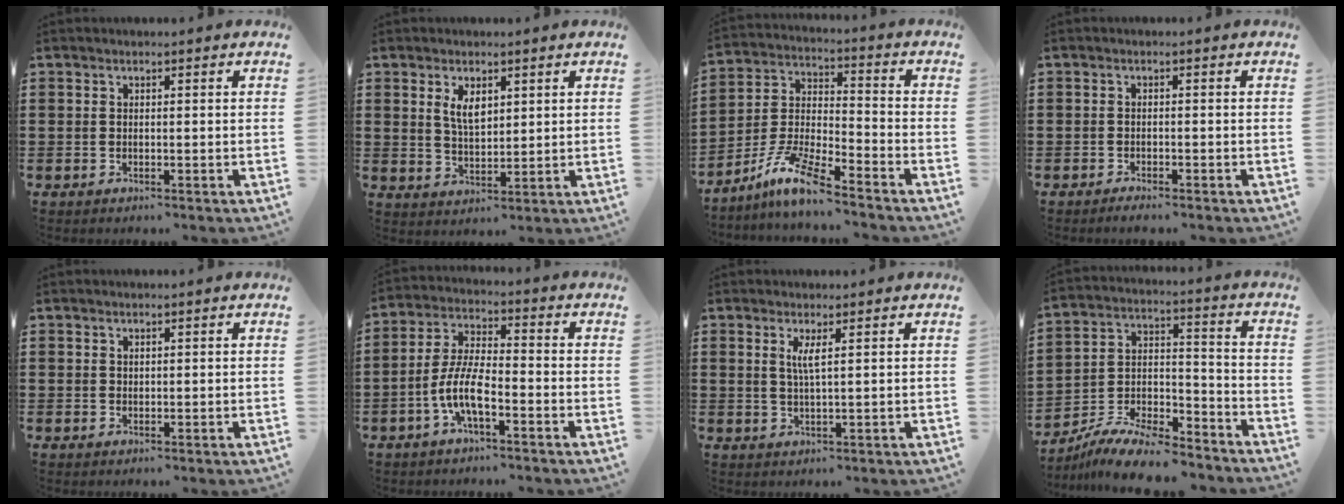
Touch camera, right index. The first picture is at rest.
{"total": 4.1, "force": [1.8, 2.0, 3.1], "torque": [-0.058, 0.002, 0.030]}
{"total": 9.1, "force": [-7.4, 0.7, 5.3], "torque": [-0.122, -0.004, -0.148]}
{"total": 1.1, "force": [-1.1, 0.0, 0.2], "torque": [-0.008, -0.002, -0.021]}
{"total": 0.6, "force": [0.4, 0.4, 0.2], "torque": [-0.004, 0.002, 0.008]}
{"total": 7.6, "force": [-3.4, 2.3, 6.4], "torque": [-0.154, -0.008, -0.070]}
{"total": 2.5, "force": [0.9, 0.1, 2.3], "torque": [-0.049, -0.003, 0.013]}
{"total": 10.8, "force": [-9.6, 2.1, 4.4], "torque": [-0.077, 0.029, -0.185]}